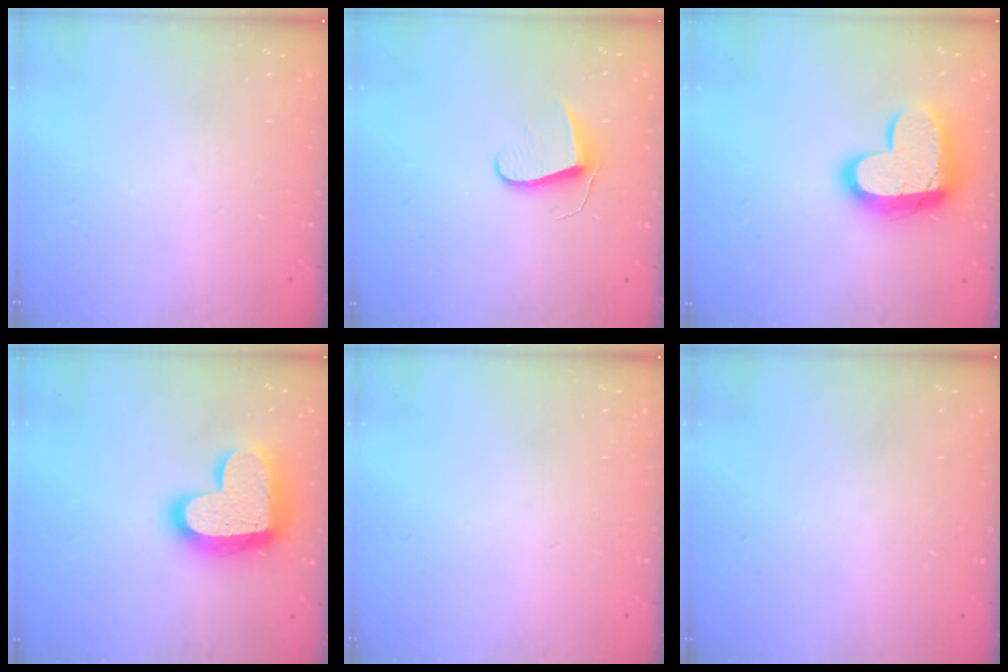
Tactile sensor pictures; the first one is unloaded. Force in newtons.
{"total": 7.0, "press": 7.0, "slide": 0.6}
{"total": 17.0, "press": 16.9, "slide": 1.1}
{"total": 19.8, "press": 19.8, "slide": 1.5}
{"total": 0.0}
{"total": 0.6, "press": 0.5, "slide": 0.2}